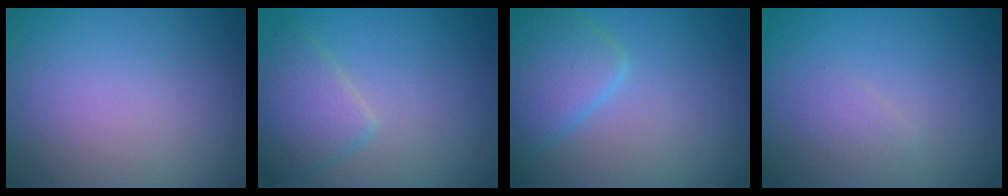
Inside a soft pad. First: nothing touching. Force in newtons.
{"total": 3.4, "press": 3.4, "slide": 0.2}
{"total": 4.2, "press": 4.1, "slide": 0.2}
{"total": 0.9, "press": 0.9, "slide": 0.0}